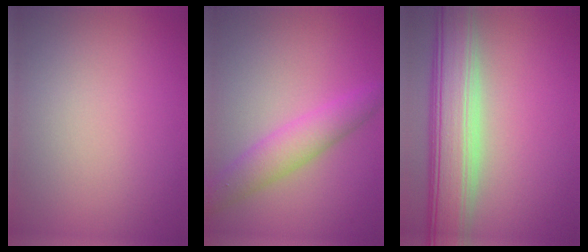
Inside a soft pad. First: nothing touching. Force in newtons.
{"total": 3.8, "press": 3.8, "slide": 0.2}
{"total": 8.6, "press": 8.6, "slide": 0.8}